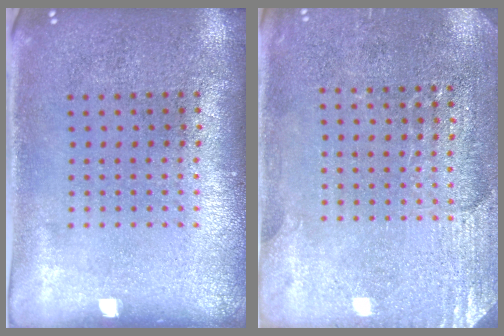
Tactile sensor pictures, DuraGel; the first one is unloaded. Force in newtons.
{"total": 2.8, "press": 2.7, "slide": 0.8}